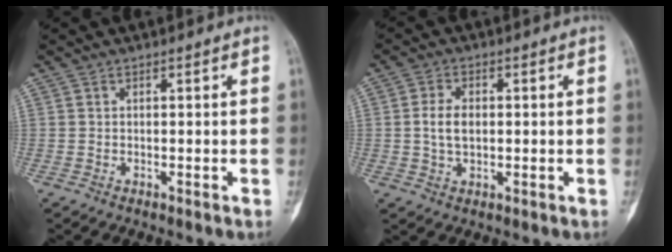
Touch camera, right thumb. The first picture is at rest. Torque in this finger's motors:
{"motor_torque": [0.03, 0.11, 0.33, -0.36, -0.02]}